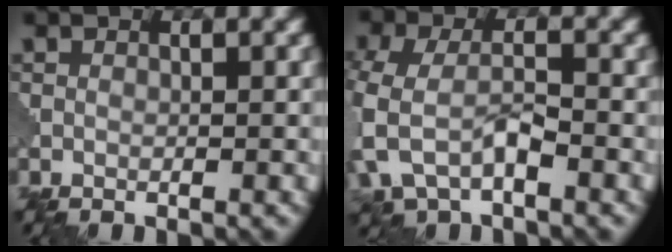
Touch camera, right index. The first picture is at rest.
{"total": 5.6, "force": [-2.2, 3.1, 4.1], "torque": [-0.104, -0.007, -0.049]}